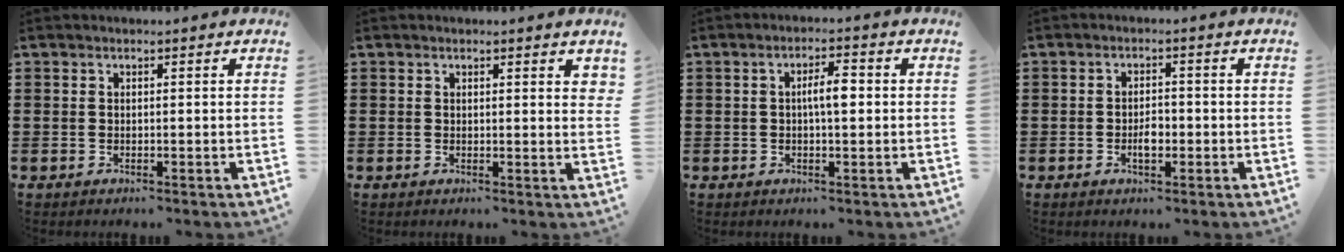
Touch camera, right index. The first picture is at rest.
{"total": 0.9, "force": [0.8, 0.2, 0.5], "torque": [-0.003, -0.001, 0.013]}
{"total": 4.0, "force": [0.2, 1.1, 3.8], "torque": [-0.071, 0.004, 0.001]}
{"total": 2.7, "force": [-0.8, 1.2, 2.3], "torque": [-0.044, 0.002, -0.014]}